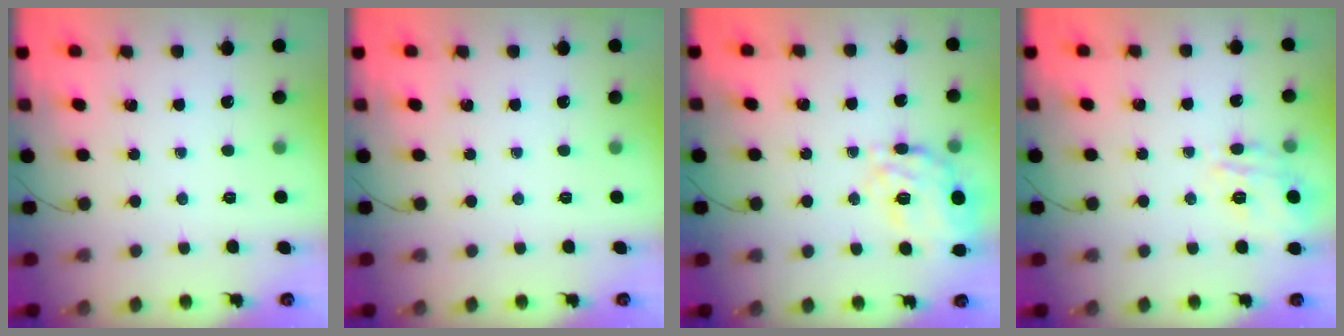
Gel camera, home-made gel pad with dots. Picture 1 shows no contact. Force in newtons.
{"total": 0.0}
{"total": 15.0, "press": 14.8, "slide": 2.6}
{"total": 10.4, "press": 10.4, "slide": 0.5}